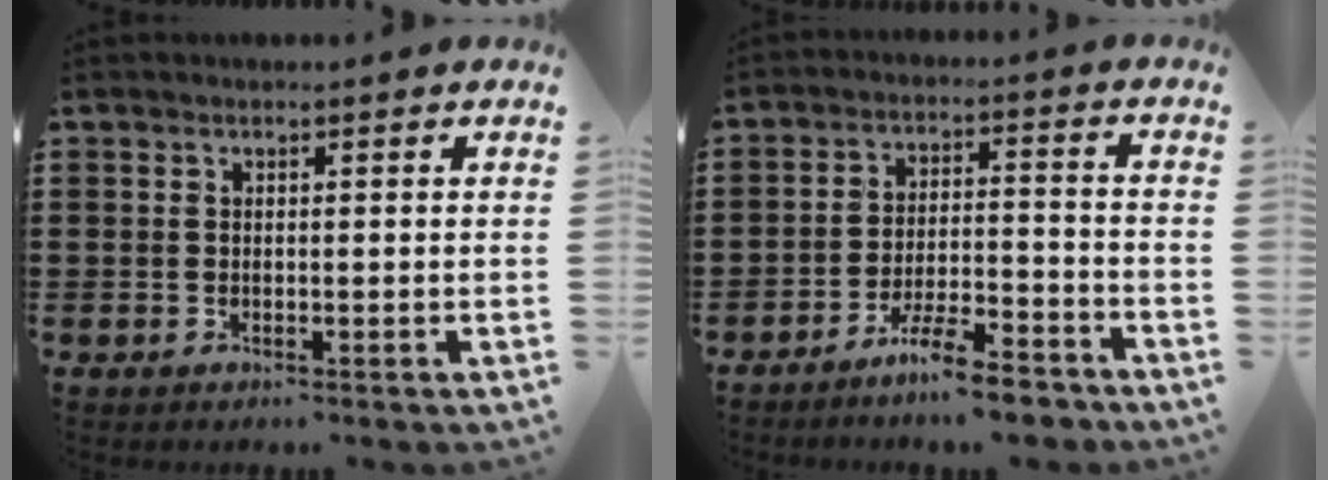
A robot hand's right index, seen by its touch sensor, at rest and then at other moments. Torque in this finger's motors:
{"motor_torque": [2.14, 0.00, 0.46, 0.09]}